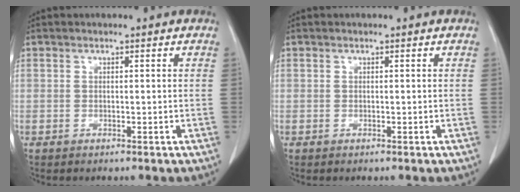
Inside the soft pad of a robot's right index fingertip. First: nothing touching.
{"total": 0.0}